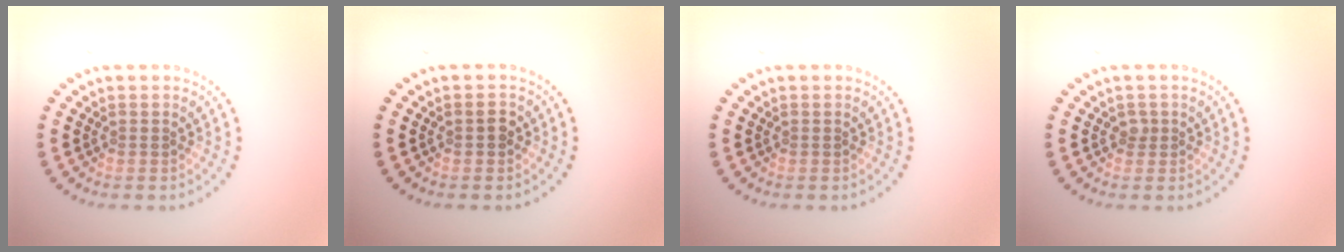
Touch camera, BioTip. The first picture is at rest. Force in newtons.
{"total": 1.2, "press": 1.1, "slide": 0.3}
{"total": 0.0}
{"total": 0.7, "press": 0.6, "slide": 0.5}